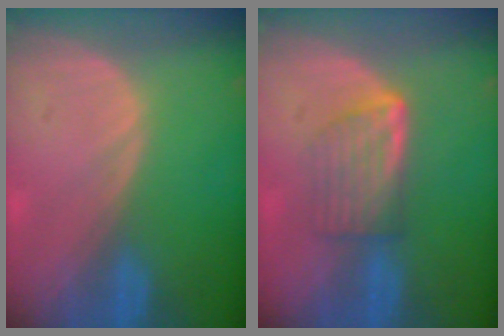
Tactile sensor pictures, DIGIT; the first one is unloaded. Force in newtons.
{"total": 5.8, "press": 5.3, "slide": 2.3}